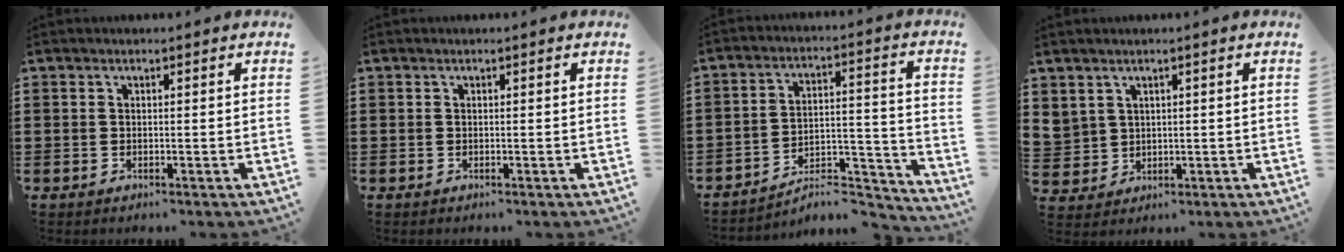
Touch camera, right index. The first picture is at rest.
{"total": 0.0}
{"total": 6.2, "force": [-5.7, 1.4, 2.2], "torque": [-0.032, 0.006, -0.112]}
{"total": 2.6, "force": [1.8, 1.8, 0.0], "torque": [-0.013, 0.005, 0.036]}